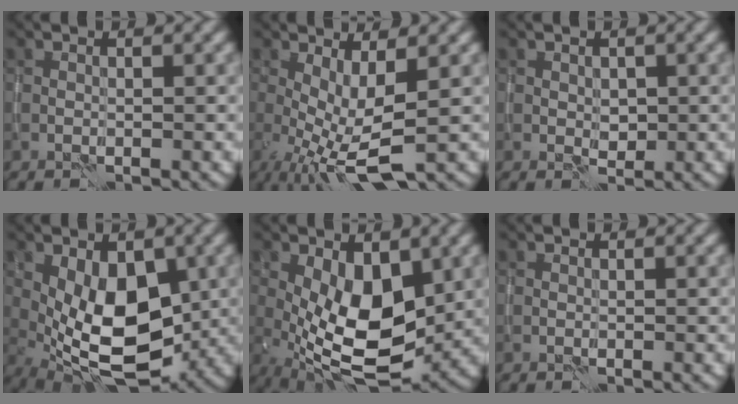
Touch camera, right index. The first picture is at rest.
{"total": 5.9, "force": [-1.2, 1.8, 5.5], "torque": [-0.113, -0.006, -0.022]}
{"total": 1.1, "force": [0.1, 0.9, 0.7], "torque": [-0.014, -0.004, 0.005]}
{"total": 8.4, "force": [-0.1, 4.6, 7.1], "torque": [-0.126, -0.010, 0.002]}
{"total": 8.4, "force": [-0.1, 4.3, 7.3], "torque": [-0.144, -0.009, 0.002]}
{"total": 0.0}